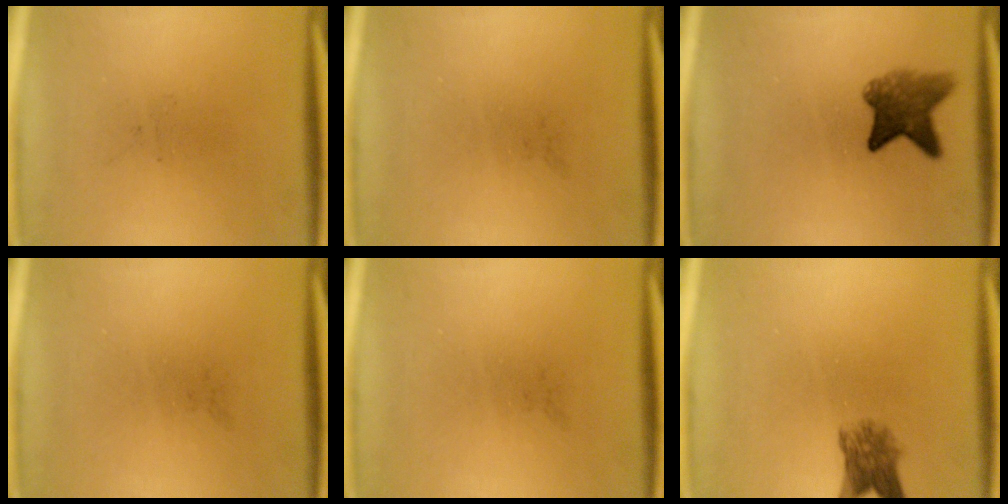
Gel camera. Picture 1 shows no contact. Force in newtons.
{"total": 0.0}
{"total": 5.9}
{"total": 0.0}
{"total": 0.0}
{"total": 4.1}